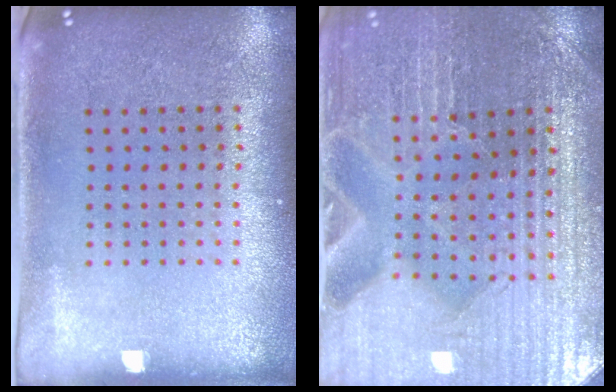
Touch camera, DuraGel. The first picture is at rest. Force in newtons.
{"total": 3.6, "press": 3.6, "slide": 0.4}